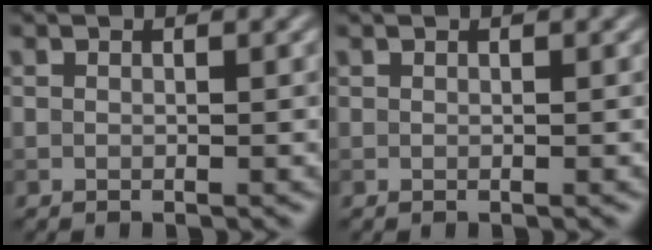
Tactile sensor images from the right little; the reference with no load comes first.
{"total": 0.0}